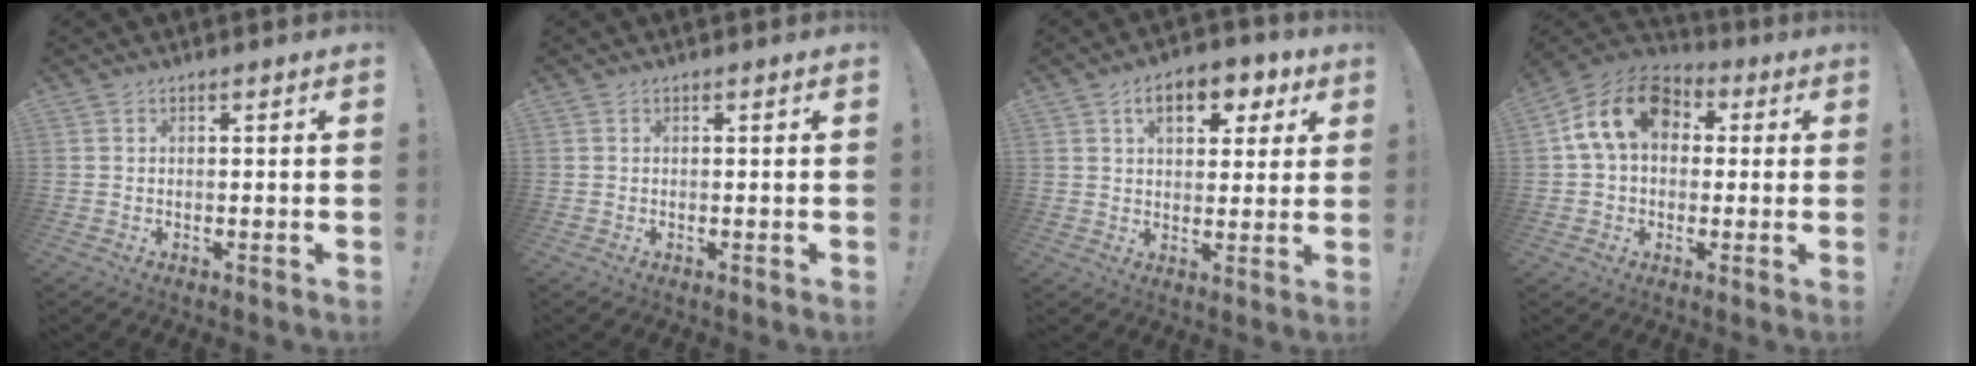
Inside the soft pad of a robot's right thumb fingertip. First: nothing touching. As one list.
[{"total": 0.0}, {"total": 9.8, "force": [4.4, 6.0, 6.5], "torque": [-0.092, -0.007, 0.074]}, {"total": 15.6, "force": [4.4, 11.2, 9.9], "torque": [-0.165, 0.007, 0.083]}]